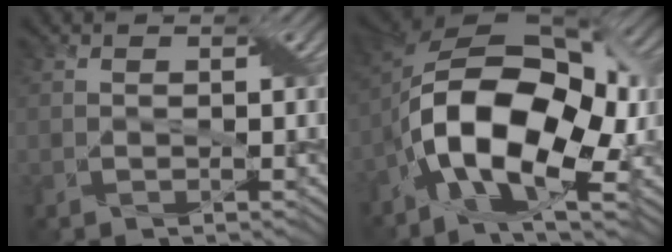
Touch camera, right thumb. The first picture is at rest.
{"total": 16.6, "force": [-3.5, 8.1, 14.1], "torque": [-0.265, -0.003, -0.064]}